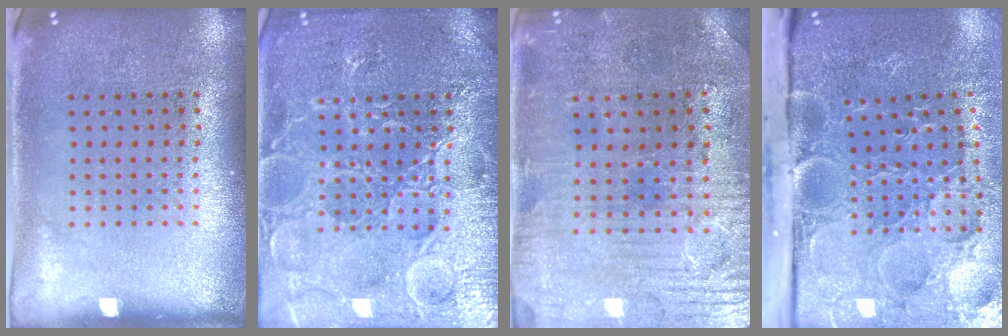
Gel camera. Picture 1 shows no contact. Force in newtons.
{"total": 6.8, "press": 6.7, "slide": 1.0}
{"total": 1.5, "press": 1.3, "slide": 0.6}
{"total": 5.2, "press": 4.1, "slide": 3.2}